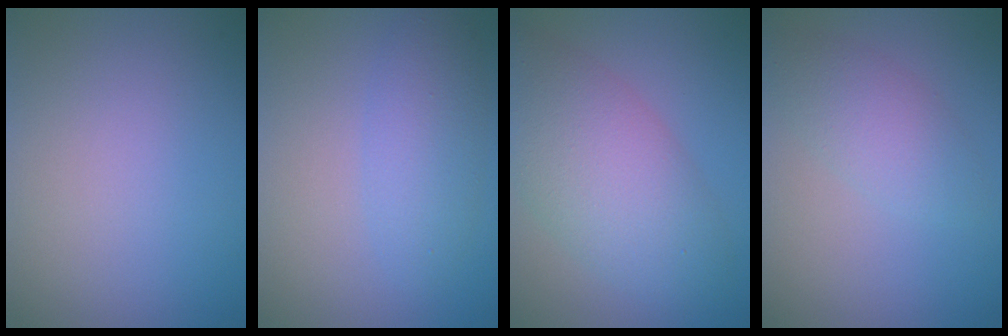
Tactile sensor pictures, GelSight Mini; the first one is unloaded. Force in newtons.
{"total": 3.3, "press": 3.2, "slide": 0.1}
{"total": 7.1, "press": 7.1, "slide": 0.3}
{"total": 2.7, "press": 2.7, "slide": 0.0}